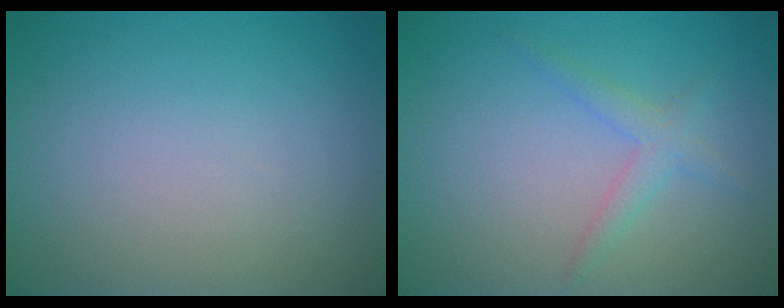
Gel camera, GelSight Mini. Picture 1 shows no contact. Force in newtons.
{"total": 1.8, "press": 1.8, "slide": 0.1}